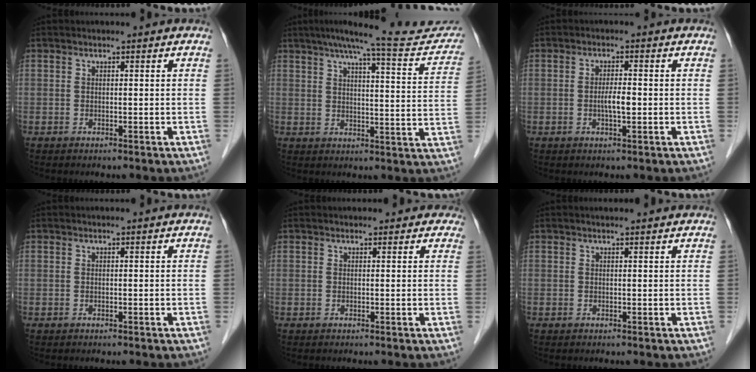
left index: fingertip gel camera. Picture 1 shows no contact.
{"total": 17.1, "force": [15.5, 1.7, 7.1], "torque": [-0.093, -0.015, 0.186]}
{"total": 2.5, "force": [-0.5, 0.4, 2.4], "torque": [-0.048, 0.001, -0.010]}
{"total": 0.0}
{"total": 3.4, "force": [2.9, 1.8, 0.4], "torque": [0.011, 0.007, 0.016]}
{"total": 2.4, "force": [2.2, 0.2, 0.6], "torque": [-0.013, 0.014, 0.026]}